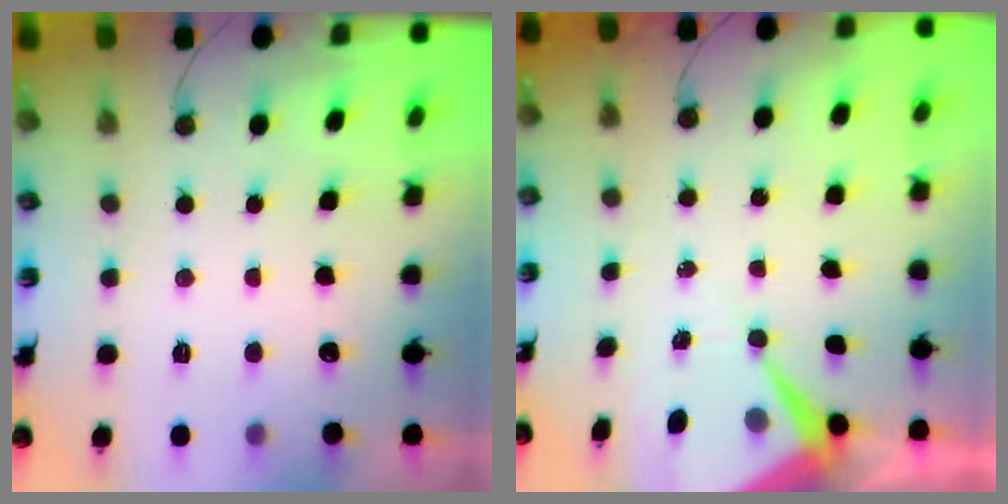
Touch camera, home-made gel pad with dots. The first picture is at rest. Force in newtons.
{"total": 7.2, "press": 7.2, "slide": 0.6}